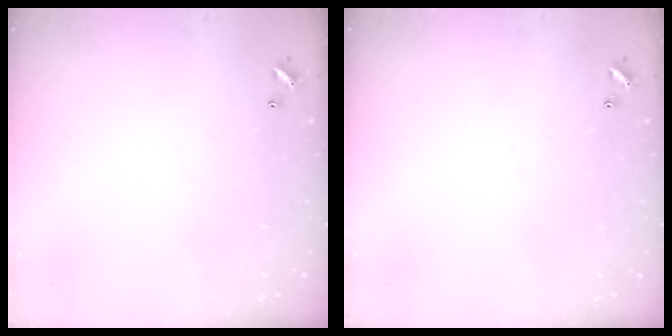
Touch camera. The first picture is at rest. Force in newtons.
{"total": 0.0}